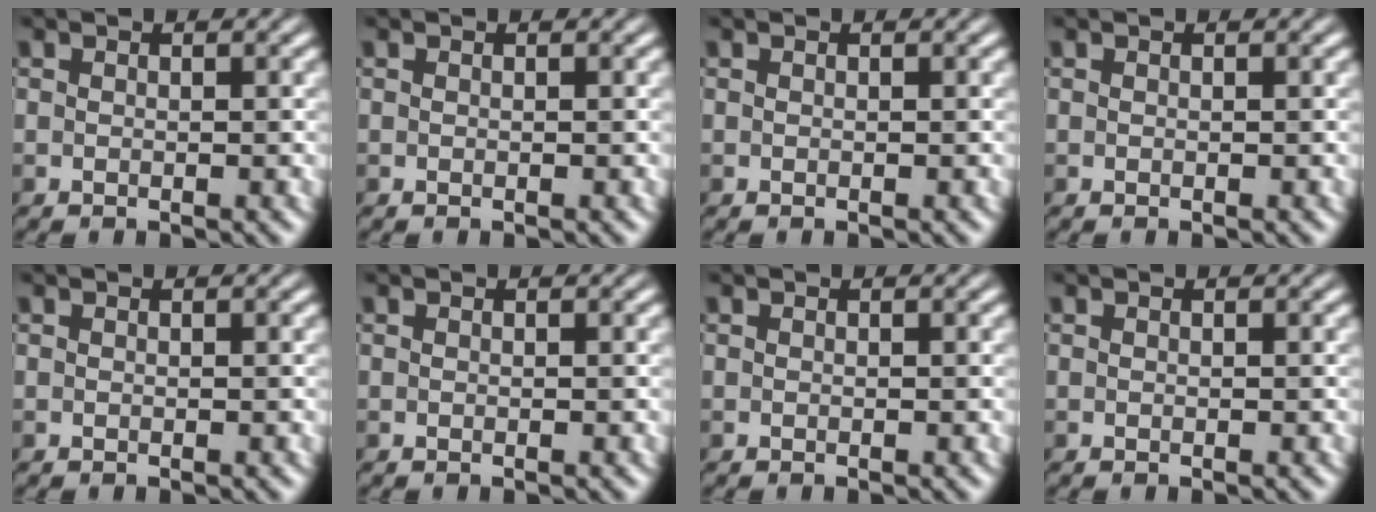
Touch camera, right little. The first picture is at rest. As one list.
[{"total": 0.0}, {"total": 0.0}, {"total": 0.0}, {"total": 0.0}, {"total": 0.0}, {"total": 0.0}, {"total": 0.0}]